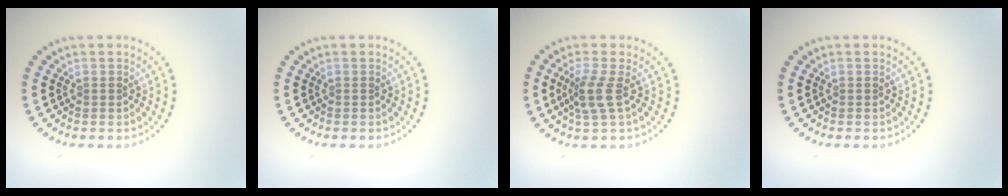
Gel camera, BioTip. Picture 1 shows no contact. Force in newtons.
{"total": 0.0}
{"total": 2.6, "press": 2.1, "slide": 1.6}
{"total": 0.0}